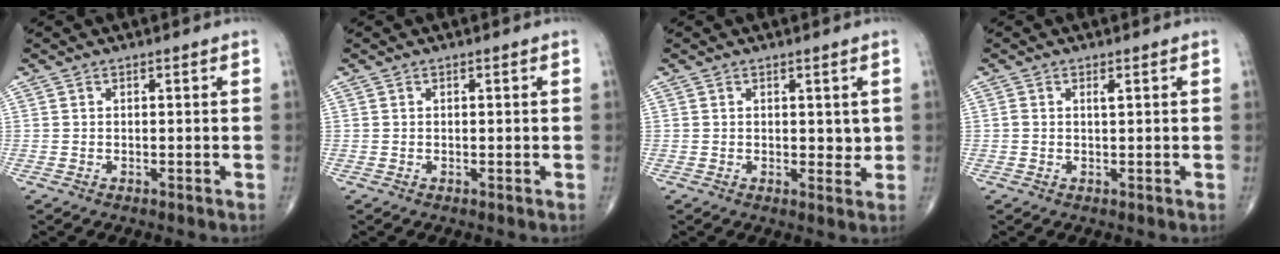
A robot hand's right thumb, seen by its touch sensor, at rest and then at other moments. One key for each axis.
{"total": 0.0}
{"total": 2.4, "fx": 0.6, "fy": 1.5, "fz": 1.8, "tx": -0.010, "ty": -0.008, "tz": 0.009}
{"total": 1.0, "fx": 0.3, "fy": 0.3, "fz": 0.9, "tx": -0.019, "ty": 0.003, "tz": 0.006}